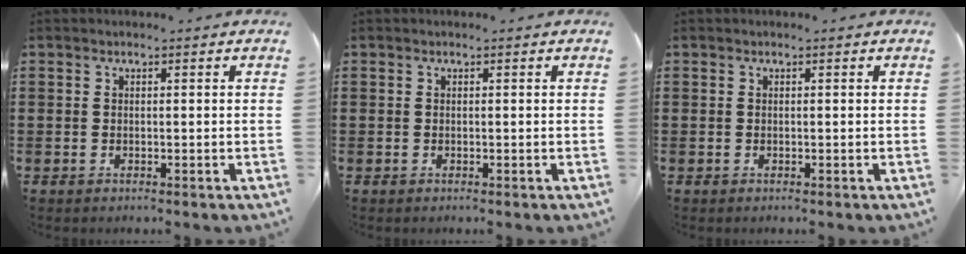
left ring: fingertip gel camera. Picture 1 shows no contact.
{"total": 0.0}
{"total": 0.0}